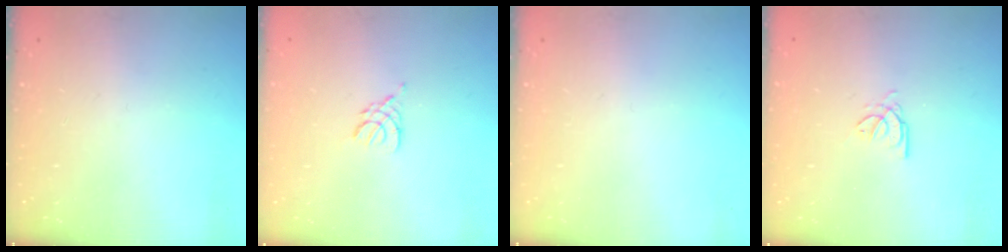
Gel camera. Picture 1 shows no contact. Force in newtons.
{"total": 3.0, "press": 3.0, "slide": 0.6}
{"total": 0.0}
{"total": 2.7, "press": 2.7, "slide": 0.4}